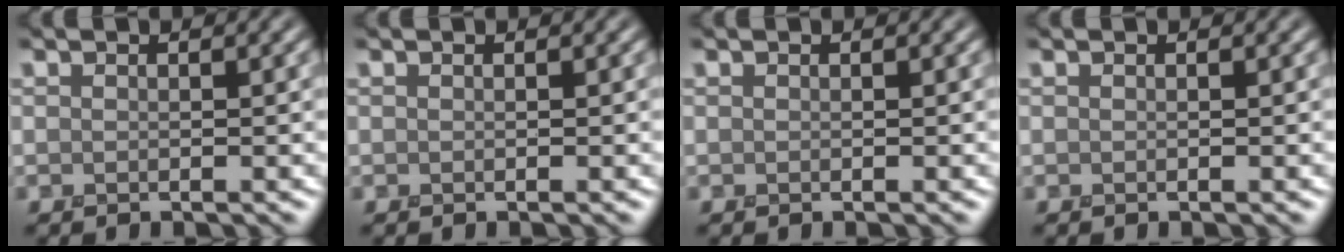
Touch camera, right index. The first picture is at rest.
{"total": 0.0}
{"total": 0.0}
{"total": 0.0}